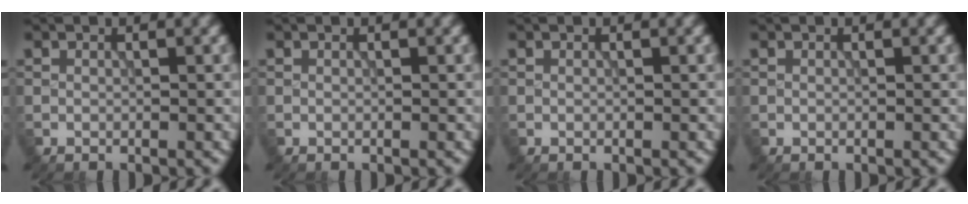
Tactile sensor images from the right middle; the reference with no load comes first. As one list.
[{"total": 0.0}, {"total": 0.0}, {"total": 0.0}]